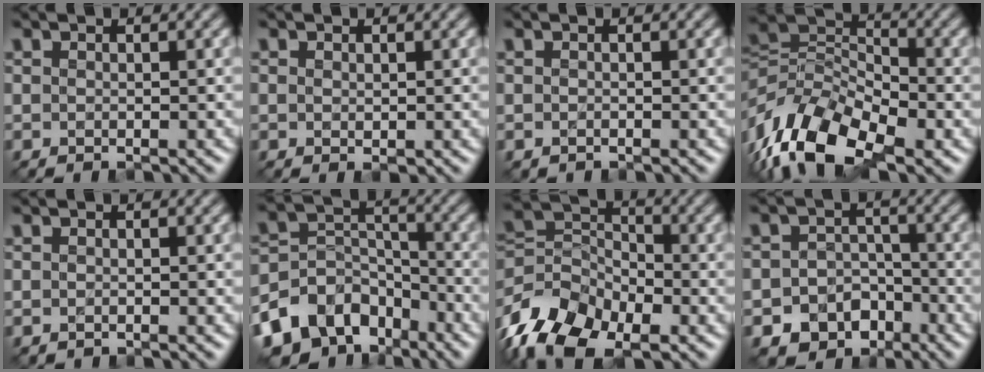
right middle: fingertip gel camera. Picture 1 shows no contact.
{"total": 0.7, "force": [0.2, 0.6, 0.3], "torque": [-0.003, 0.001, 0.004]}
{"total": 0.0}
{"total": 10.2, "force": [-4.8, 5.7, 6.9], "torque": [-0.118, 0.003, -0.099]}
{"total": 0.0}
{"total": 9.9, "force": [-7.1, 6.4, 2.6], "torque": [-0.041, 0.015, -0.122]}
{"total": 9.4, "force": [-5.0, 6.1, 5.3], "torque": [-0.102, -0.010, -0.104]}
{"total": 5.8, "force": [-3.6, 4.4, 1.3], "torque": [0.014, -0.002, -0.061]}